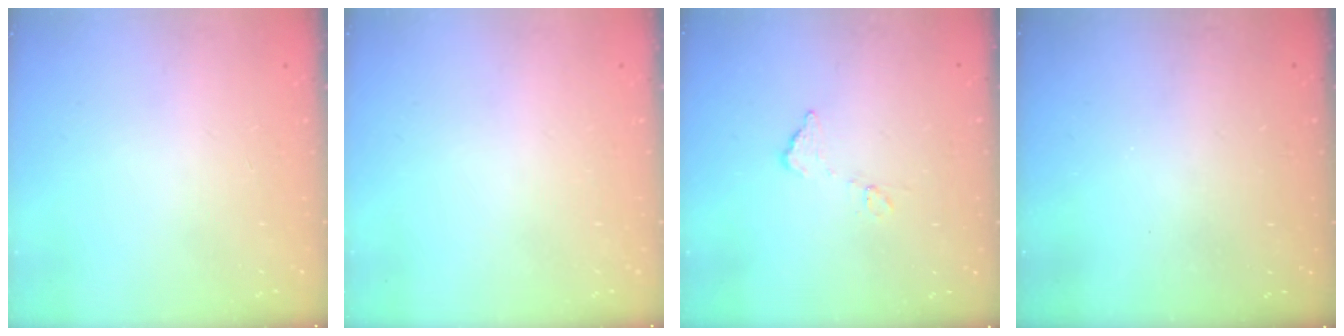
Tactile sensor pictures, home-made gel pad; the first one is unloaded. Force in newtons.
{"total": 0.0}
{"total": 6.4, "press": 6.4, "slide": 0.4}
{"total": 3.1, "press": 3.1, "slide": 0.1}